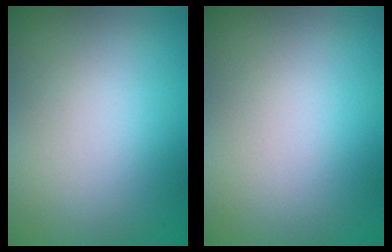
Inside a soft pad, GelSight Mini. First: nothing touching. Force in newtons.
{"total": 0.0}